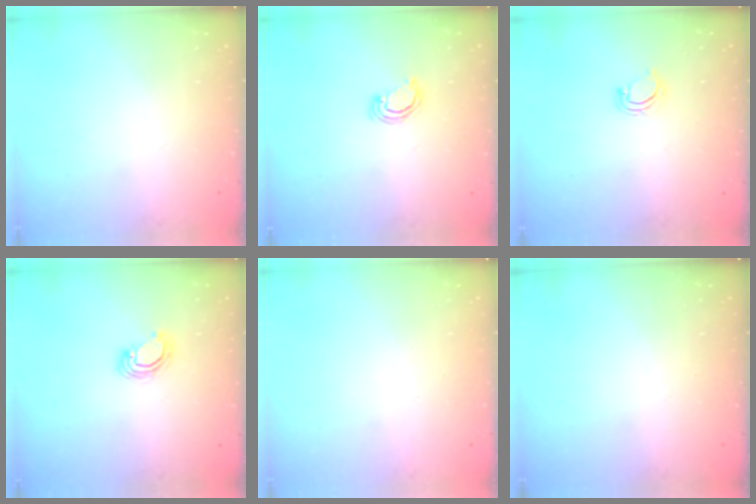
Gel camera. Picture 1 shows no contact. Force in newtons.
{"total": 2.6, "press": 2.5, "slide": 0.3}
{"total": 2.2, "press": 2.2, "slide": 0.1}
{"total": 4.1, "press": 4.1, "slide": 0.3}
{"total": 0.0}
{"total": 0.0}